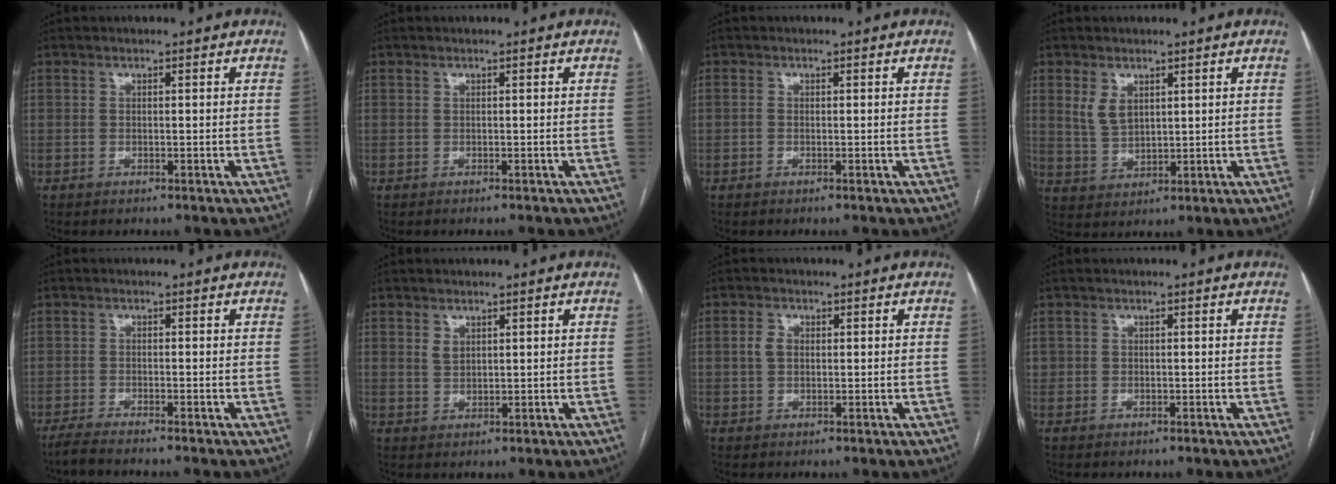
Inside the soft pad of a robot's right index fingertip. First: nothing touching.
{"total": 0.0}
{"total": 0.0}
{"total": 4.3, "force": [2.0, 2.6, 2.8], "torque": [-0.063, 0.002, 0.049]}
{"total": 3.0, "force": [-2.7, -0.6, 1.2], "torque": [-0.023, -0.006, -0.049]}
{"total": 1.8, "force": [1.1, 1.1, 0.9], "torque": [-0.018, -0.001, 0.025]}
{"total": 2.5, "force": [0.4, 1.8, 1.7], "torque": [-0.040, 0.012, 0.011]}
{"total": 1.0, "force": [-0.1, 0.9, 0.3], "torque": [-0.005, 0.006, 0.001]}